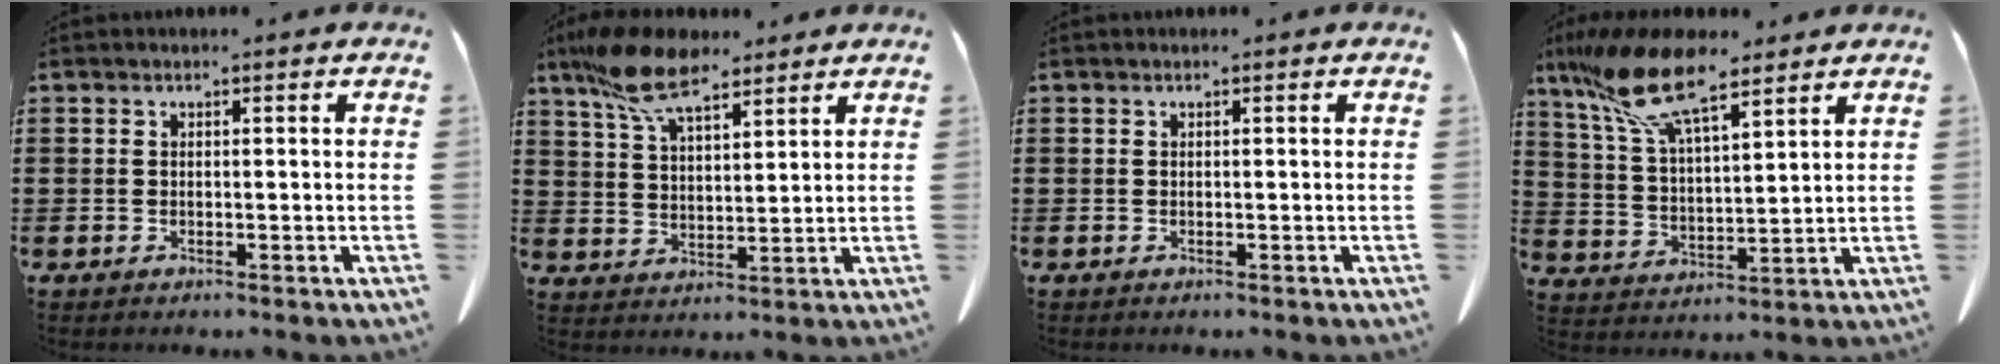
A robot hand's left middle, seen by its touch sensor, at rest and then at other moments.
{"total": 10.9, "force": [7.8, 3.7, 6.6], "torque": [-0.147, -0.009, 0.148]}
{"total": 0.0}
{"total": 13.0, "force": [9.6, 3.5, 8.0], "torque": [-0.189, -0.023, 0.172]}